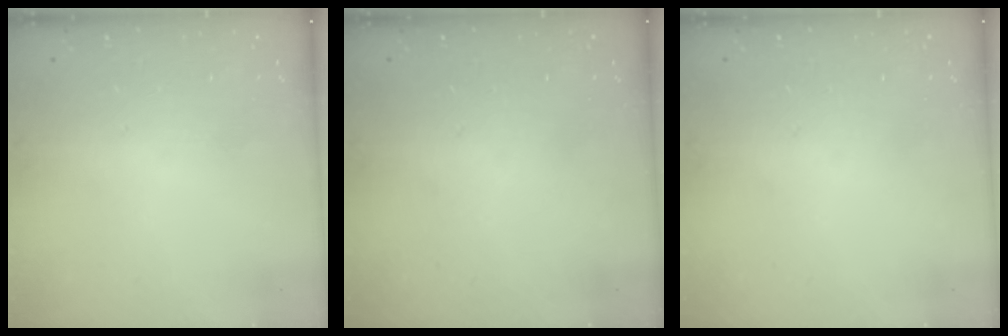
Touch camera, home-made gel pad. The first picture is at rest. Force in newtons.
{"total": 0.0}
{"total": 0.0}